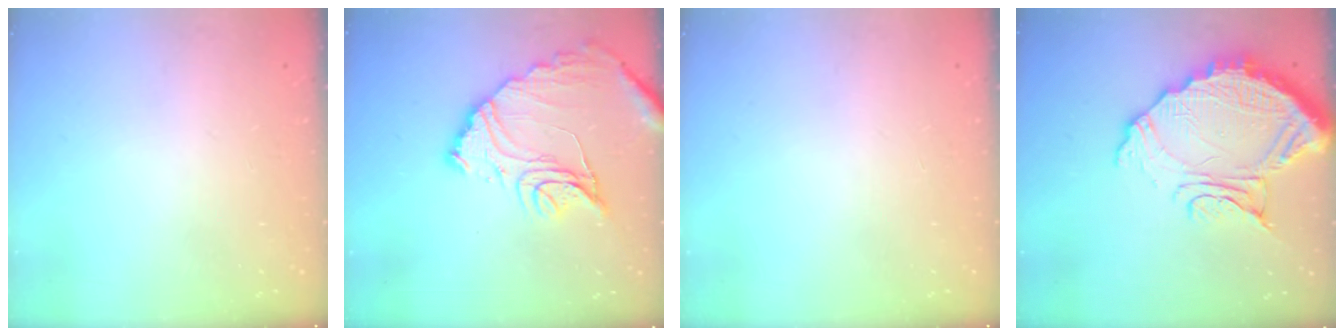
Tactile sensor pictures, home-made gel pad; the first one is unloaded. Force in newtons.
{"total": 16.4, "press": 16.3, "slide": 1.6}
{"total": 0.0}
{"total": 16.5, "press": 16.4, "slide": 1.3}